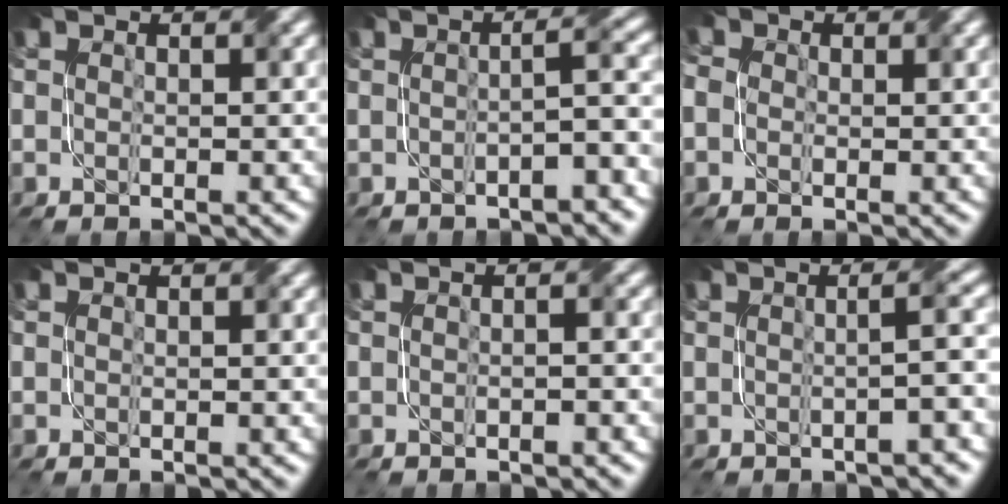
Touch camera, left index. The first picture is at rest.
{"total": 3.4, "force": [-1.6, 0.4, 2.9], "torque": [-0.034, 0.013, -0.032]}
{"total": 2.2, "force": [0.3, 2.1, 0.9], "torque": [-0.017, 0.017, -0.012]}
{"total": 0.0}
{"total": 0.9, "force": [-0.5, 0.0, 0.7], "torque": [-0.007, 0.003, -0.012]}
{"total": 3.1, "force": [-0.6, 0.7, 3.0], "torque": [-0.016, 0.015, -0.015]}